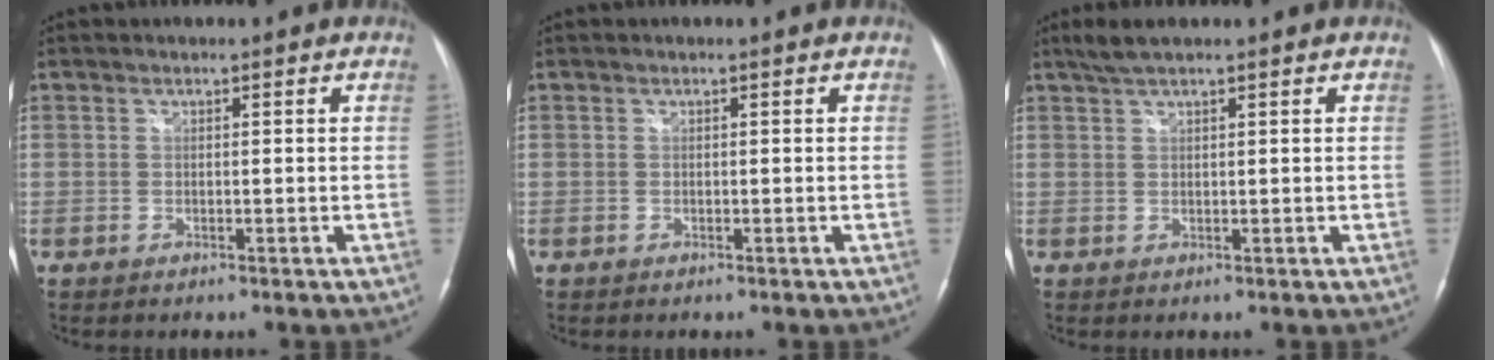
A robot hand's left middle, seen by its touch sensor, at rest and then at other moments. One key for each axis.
{"total": 0.0}
{"total": 2.9, "fx": 2.3, "fy": 0.2, "fz": 1.7, "tx": -0.042, "ty": 0.010, "tz": 0.047}